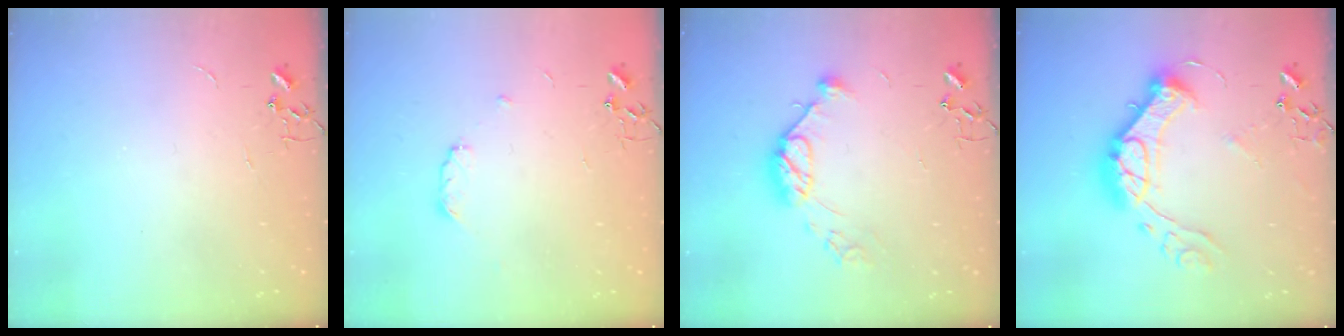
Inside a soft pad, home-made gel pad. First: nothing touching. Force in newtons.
{"total": 5.0, "press": 4.9, "slide": 0.6}
{"total": 11.3, "press": 11.3, "slide": 1.0}
{"total": 20.0, "press": 19.9, "slide": 1.5}